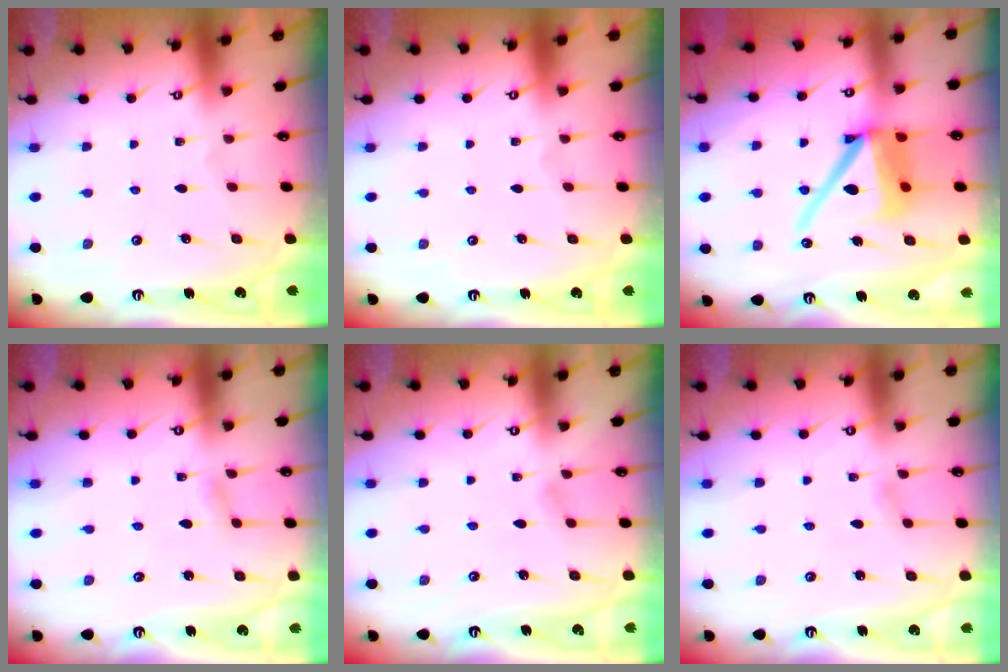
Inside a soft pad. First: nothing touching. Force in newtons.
{"total": 0.0}
{"total": 14.2, "press": 14.1, "slide": 1.7}
{"total": 2.9, "press": 2.9, "slide": 0.4}
{"total": 2.4, "press": 2.4, "slide": 0.3}
{"total": 2.6, "press": 2.6, "slide": 0.4}